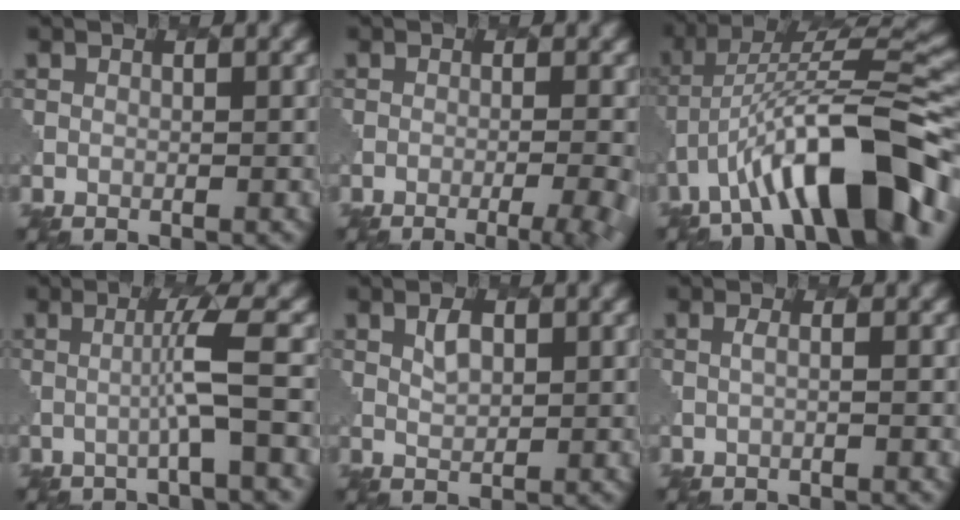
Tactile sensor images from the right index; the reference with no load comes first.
{"total": 6.1, "force": [-3.0, 2.1, 4.9], "torque": [-0.044, 0.001, -0.027]}
{"total": 11.6, "force": [-5.8, 3.4, 9.5], "torque": [-0.144, 0.024, -0.094]}
{"total": 3.3, "force": [0.0, 0.0, 3.3], "torque": [-0.056, 0.007, -0.011]}
{"total": 1.8, "force": [1.4, 0.6, 0.9], "torque": [-0.020, -0.001, 0.027]}
{"total": 1.1, "force": [0.4, 0.3, 1.0], "torque": [-0.016, -0.004, -0.002]}